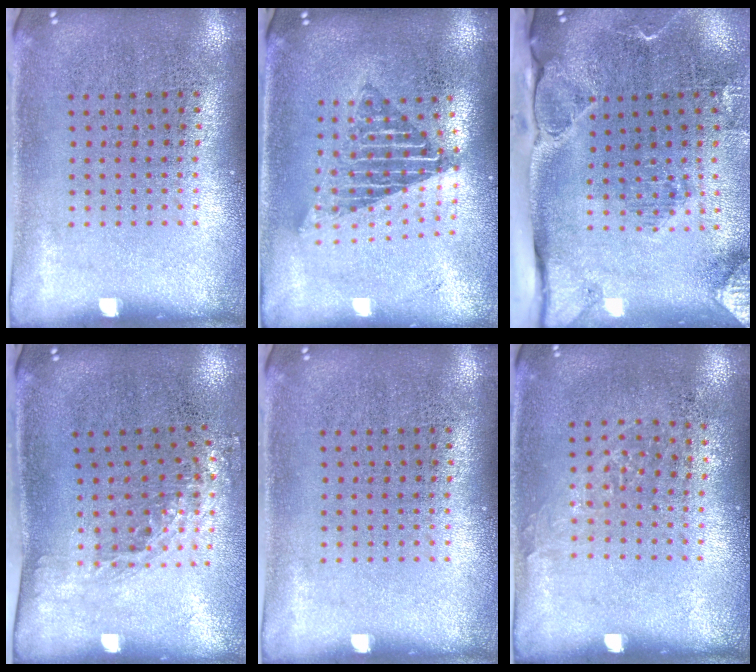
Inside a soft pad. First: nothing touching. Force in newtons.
{"total": 1.7, "press": 1.3, "slide": 1.0}
{"total": 3.0, "press": 2.3, "slide": 1.9}
{"total": 1.5, "press": 1.1, "slide": 1.0}
{"total": 0.0}
{"total": 0.9, "press": 0.7, "slide": 0.5}